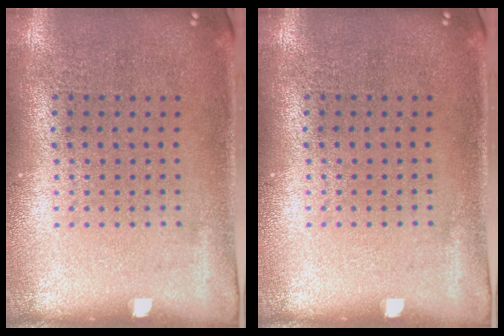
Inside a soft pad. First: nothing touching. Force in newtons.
{"total": 0.0}